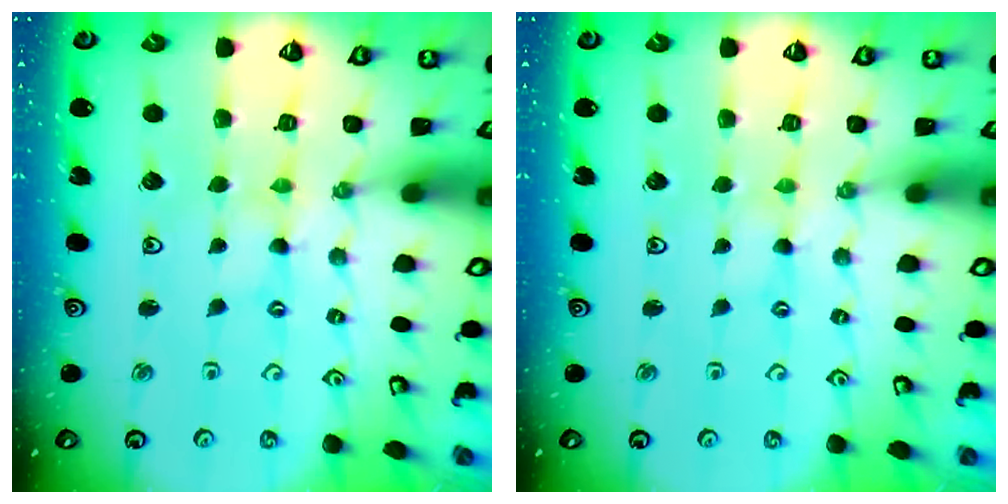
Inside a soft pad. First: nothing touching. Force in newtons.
{"total": 0.7, "press": 0.6, "slide": 0.1}